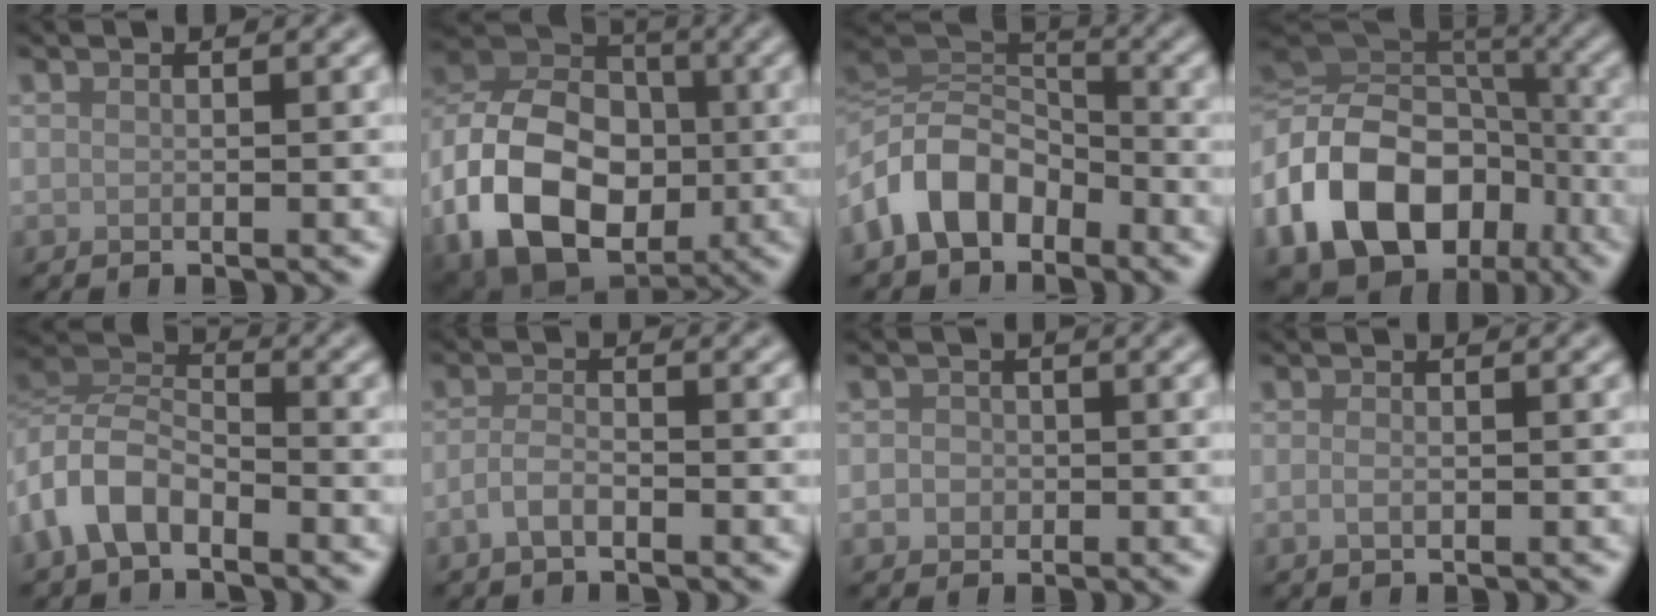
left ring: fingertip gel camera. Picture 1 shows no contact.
{"total": 14.1, "force": [-3.7, 10.0, 9.2], "torque": [-0.181, -0.006, -0.072]}
{"total": 7.6, "force": [-4.0, 4.9, 4.3], "torque": [-0.079, 0.011, -0.091]}
{"total": 15.3, "force": [-5.2, 11.4, 8.8], "torque": [-0.198, -0.011, -0.100]}
{"total": 5.1, "force": [-3.0, 3.0, 2.8], "torque": [-0.055, 0.004, -0.074]}
{"total": 1.9, "force": [-1.1, 0.7, 1.3], "torque": [-0.029, 0.003, -0.026]}
{"total": 1.8, "force": [-0.3, 1.7, 0.6], "torque": [0.005, 0.001, -0.012]}
{"total": 0.9, "force": [-0.2, 0.4, 0.8], "torque": [-0.019, -0.004, -0.005]}